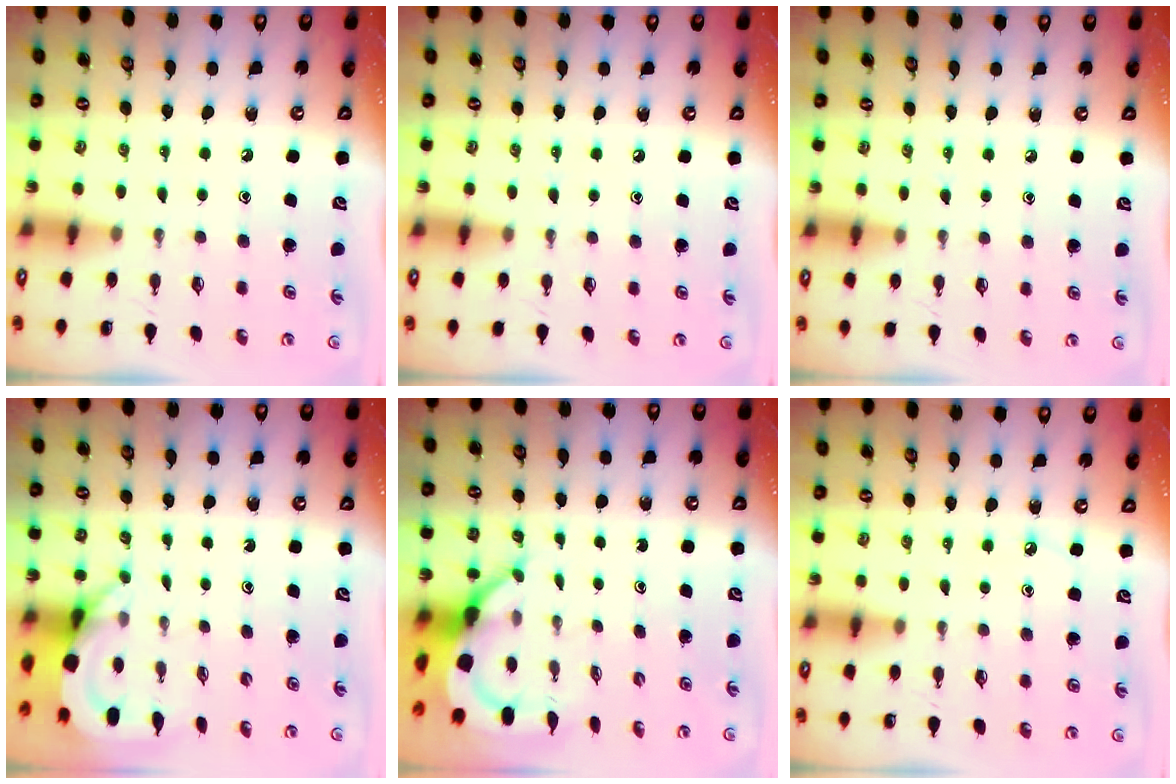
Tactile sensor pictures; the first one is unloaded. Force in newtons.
{"total": 4.1, "press": 4.0, "slide": 0.7}
{"total": 4.6, "press": 4.5, "slide": 0.7}
{"total": 3.9, "press": 3.9, "slide": 0.2}
{"total": 5.8, "press": 5.8, "slide": 0.8}
{"total": 2.7, "press": 2.7, "slide": 0.4}